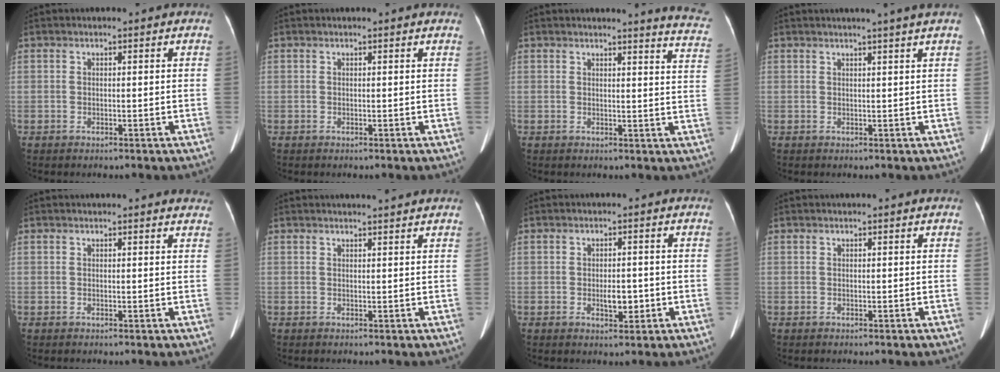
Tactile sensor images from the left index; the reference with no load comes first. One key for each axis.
{"total": 1.1, "fx": 1.0, "fy": 0.0, "fz": 0.3, "tx": -0.010, "ty": 0.007, "tz": 0.008}
{"total": 9.1, "fx": 8.9, "fy": -0.4, "fz": 2.0, "tx": -0.007, "ty": -0.075, "tz": 0.065}
{"total": 3.5, "fx": 2.9, "fy": -1.0, "fz": 1.8, "tx": -0.023, "ty": 0.004, "tz": 0.034}
{"total": 5.5, "fx": 5.3, "fy": 0.9, "fz": 1.1, "tx": -0.003, "ty": 0.002, "tz": 0.034}
{"total": 3.0, "fx": 2.8, "fy": -0.4, "fz": 0.9, "tx": -0.014, "ty": 0.007, "tz": 0.036}
{"total": 3.0, "fx": -0.7, "fy": 1.4, "fz": 2.6, "tx": -0.042, "ty": 0.000, "tz": -0.006}
{"total": 0.0}